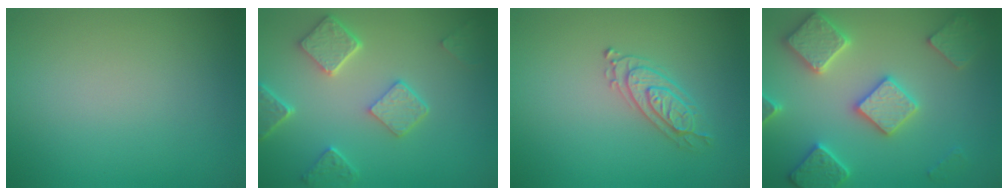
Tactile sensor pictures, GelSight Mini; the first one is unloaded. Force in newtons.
{"total": 4.7, "press": 3.7, "slide": 2.9}
{"total": 2.2, "press": 2.1, "slide": 0.4}
{"total": 5.7, "press": 5.6, "slide": 1.3}